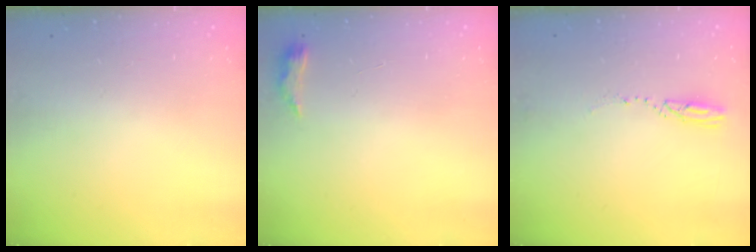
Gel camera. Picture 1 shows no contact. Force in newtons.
{"total": 4.6, "press": 4.5, "slide": 0.8}
{"total": 3.5, "press": 3.4, "slide": 0.7}